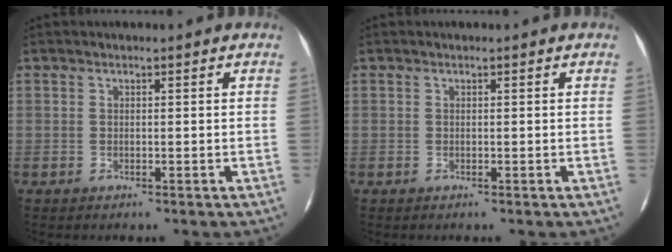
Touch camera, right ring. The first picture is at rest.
{"total": 0.0}